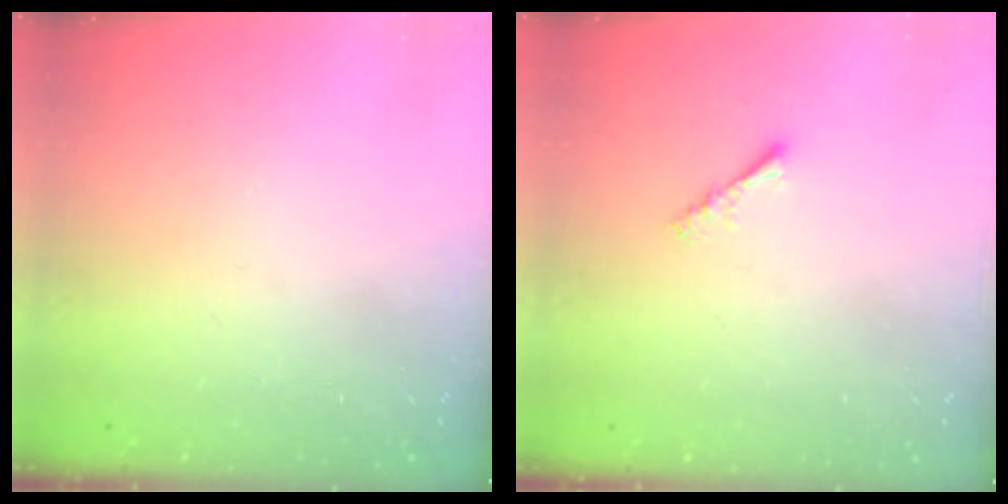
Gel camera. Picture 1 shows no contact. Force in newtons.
{"total": 2.3, "press": 2.3, "slide": 0.4}